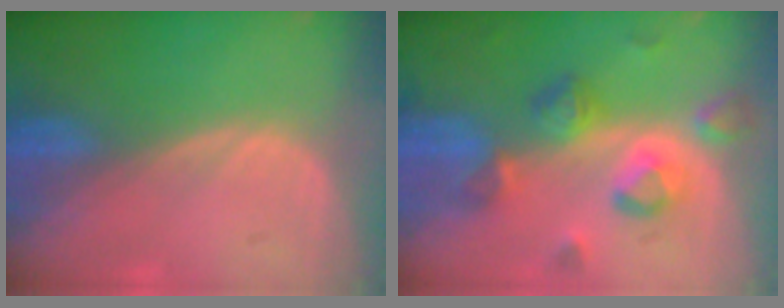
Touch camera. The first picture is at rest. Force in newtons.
{"total": 7.9, "press": 7.7, "slide": 2.0}